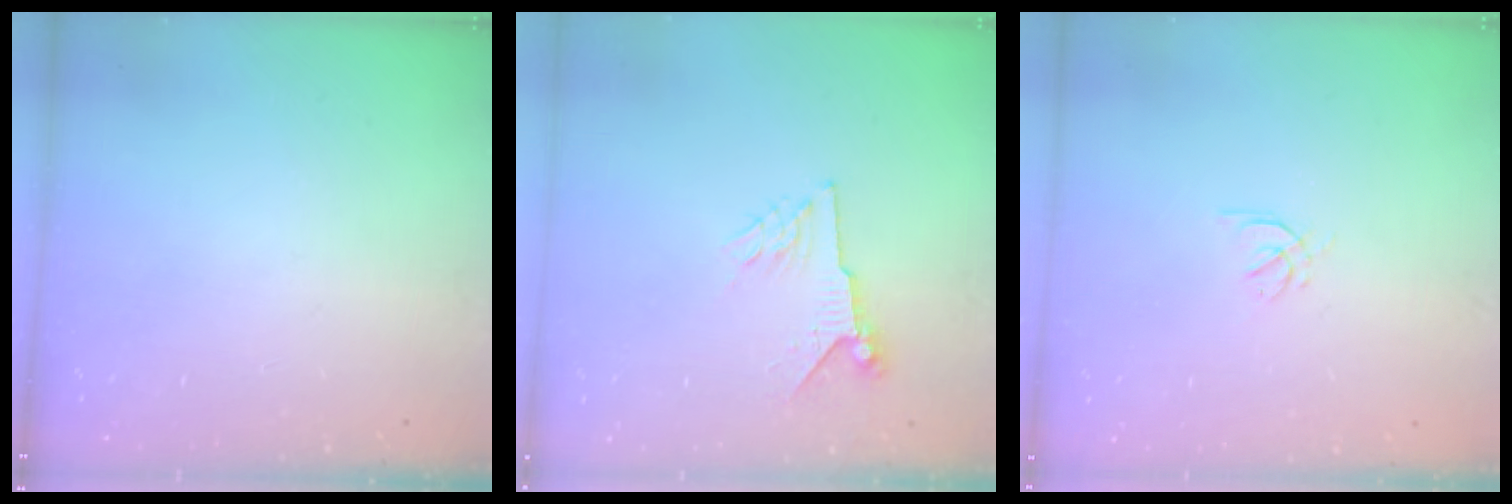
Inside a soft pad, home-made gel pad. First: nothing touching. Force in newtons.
{"total": 6.2, "press": 6.2, "slide": 0.6}
{"total": 2.2, "press": 2.1, "slide": 0.7}